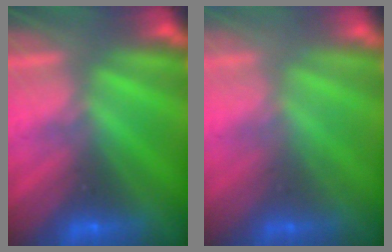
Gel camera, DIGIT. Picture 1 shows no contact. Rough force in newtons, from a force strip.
{"total": 2.2}